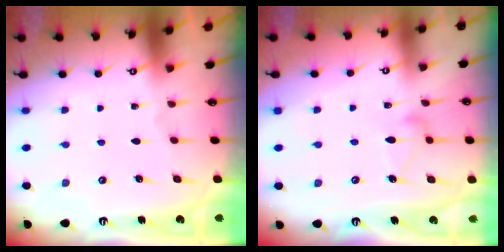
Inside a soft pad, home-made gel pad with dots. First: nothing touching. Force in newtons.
{"total": 9.3, "press": 9.3, "slide": 0.8}